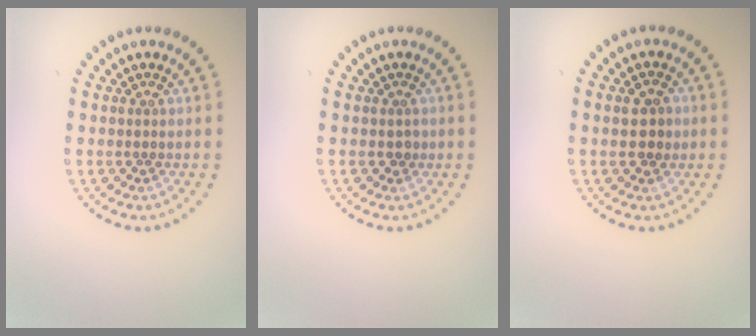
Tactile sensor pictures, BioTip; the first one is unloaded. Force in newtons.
{"total": 0.8, "press": 0.7, "slide": 0.2}
{"total": 2.5, "press": 2.5, "slide": 0.1}